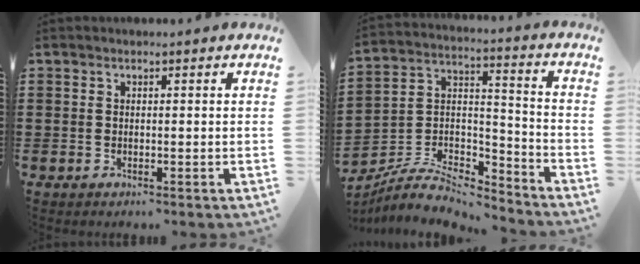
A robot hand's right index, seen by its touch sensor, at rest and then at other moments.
{"total": 7.3, "force": [-6.3, 2.5, 2.7], "torque": [-0.064, 0.006, -0.125]}